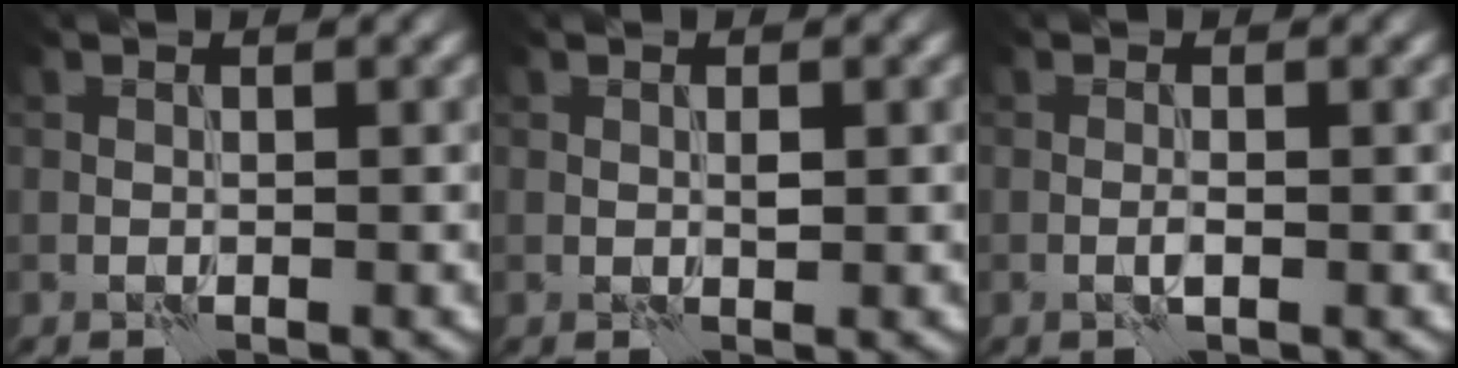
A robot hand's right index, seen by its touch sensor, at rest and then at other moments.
{"total": 0.6, "force": [0.4, 0.3, 0.4], "torque": [-0.008, -0.002, 0.005]}
{"total": 0.7, "force": [-0.1, 0.1, 0.7], "torque": [-0.015, 0.001, -0.005]}